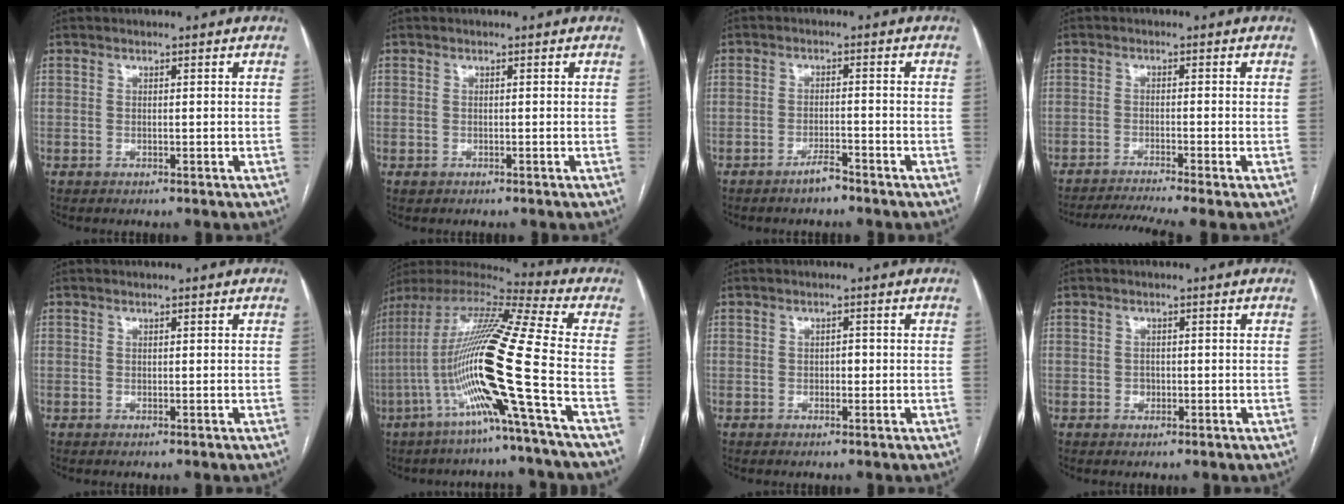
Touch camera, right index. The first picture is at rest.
{"total": 0.6, "force": [-0.3, 0.5, 0.0], "torque": [-0.002, 0.004, -0.004]}
{"total": 2.7, "force": [-2.3, 0.5, 1.4], "torque": [-0.025, 0.000, -0.041]}
{"total": 8.1, "force": [-6.7, -1.4, 4.3], "torque": [-0.062, -0.015, -0.105]}
{"total": 0.0}
{"total": 20.3, "force": [-6.2, -1.4, 19.3], "torque": [-0.392, -0.012, -0.133]}
{"total": 1.2, "force": [-0.2, 0.7, 0.9], "torque": [-0.009, 0.003, -0.004]}
{"total": 1.1, "force": [-0.4, 1.0, 0.4], "torque": [-0.005, 0.004, -0.004]}